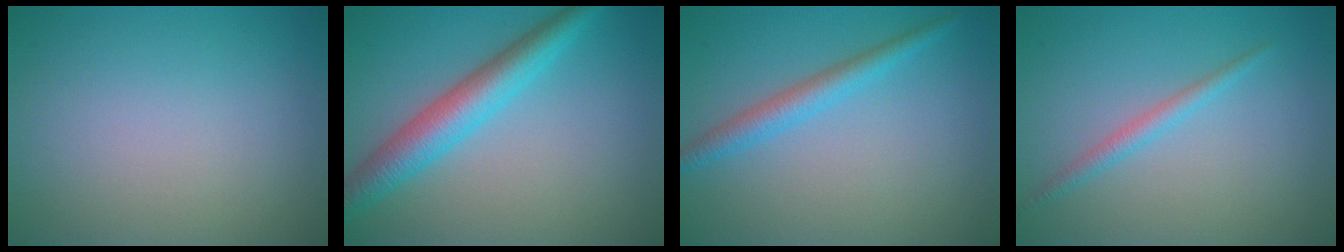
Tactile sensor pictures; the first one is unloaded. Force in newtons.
{"total": 5.1, "press": 5.1, "slide": 0.1}
{"total": 2.5, "press": 2.5, "slide": 0.1}
{"total": 1.5, "press": 1.5, "slide": 0.1}